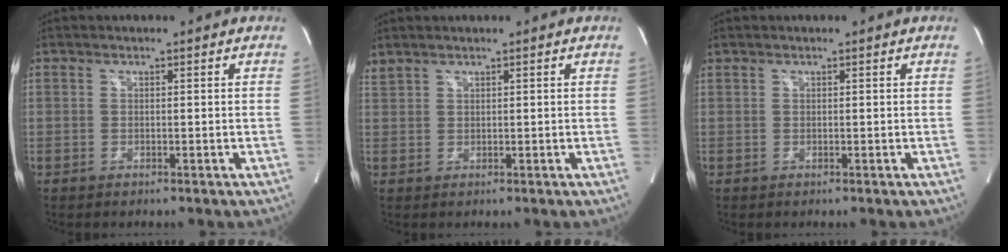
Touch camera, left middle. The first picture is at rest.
{"total": 1.3, "force": [1.3, 0.0, 0.2], "torque": [-0.017, 0.015, 0.035]}
{"total": 0.0}